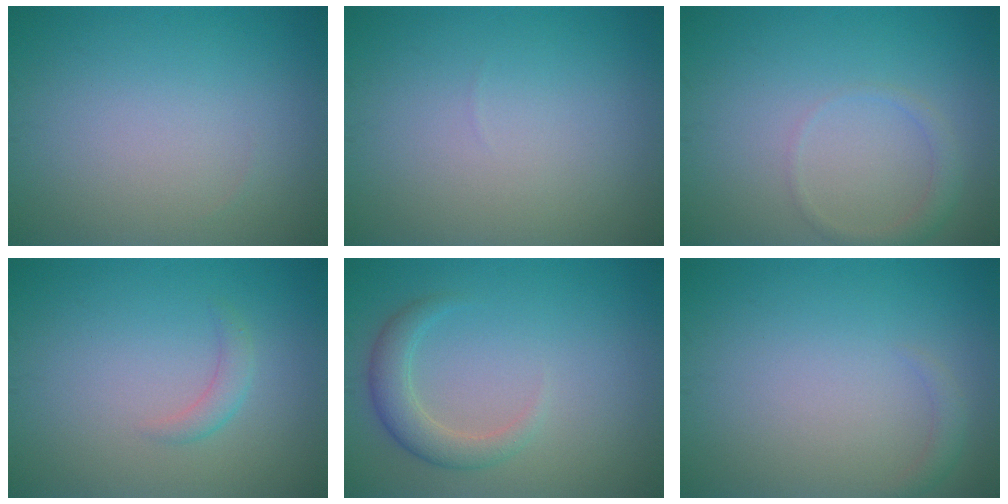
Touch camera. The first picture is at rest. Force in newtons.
{"total": 0.0}
{"total": 1.4, "press": 1.4, "slide": 0.0}
{"total": 1.4, "press": 1.4, "slide": 0.0}
{"total": 2.8, "press": 2.8, "slide": 0.2}
{"total": 0.9, "press": 0.9, "slide": 0.1}